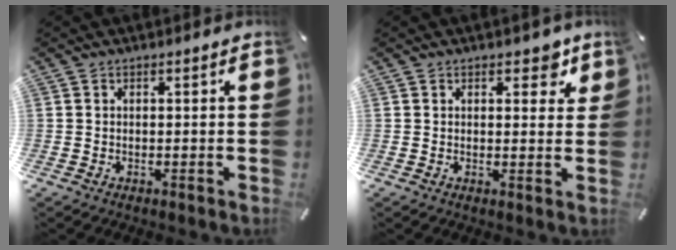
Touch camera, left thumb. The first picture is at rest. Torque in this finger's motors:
{"motor_torque": [0.13, -0.34, 0.08, 0.08, -0.06]}